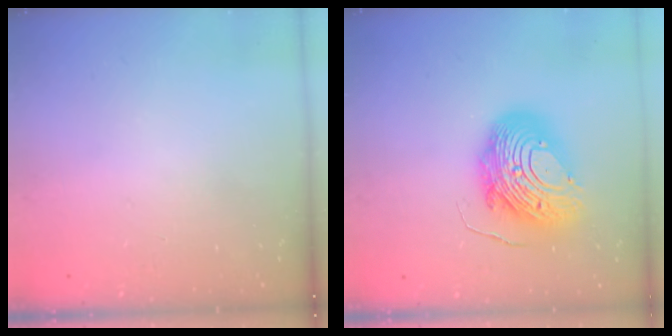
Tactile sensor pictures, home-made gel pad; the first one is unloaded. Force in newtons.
{"total": 14.7, "press": 14.7, "slide": 1.1}